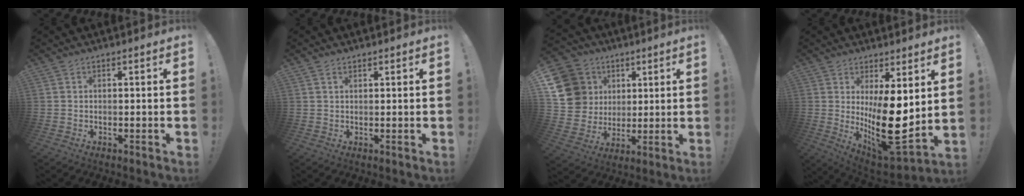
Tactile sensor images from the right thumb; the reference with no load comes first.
{"total": 1.0, "force": [0.7, 0.5, 0.3], "torque": [-0.006, 0.000, 0.015]}
{"total": 15.8, "force": [4.5, 14.2, 5.4], "torque": [-0.087, -0.014, 0.112]}
{"total": 17.3, "force": [1.6, 7.3, 15.6], "torque": [-0.239, -0.044, 0.043]}